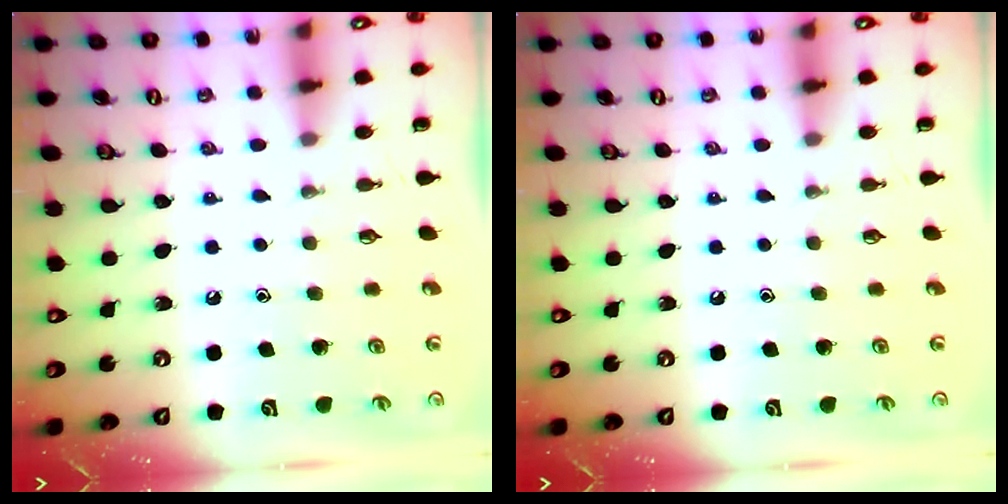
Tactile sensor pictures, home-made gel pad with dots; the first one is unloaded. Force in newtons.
{"total": 0.0}